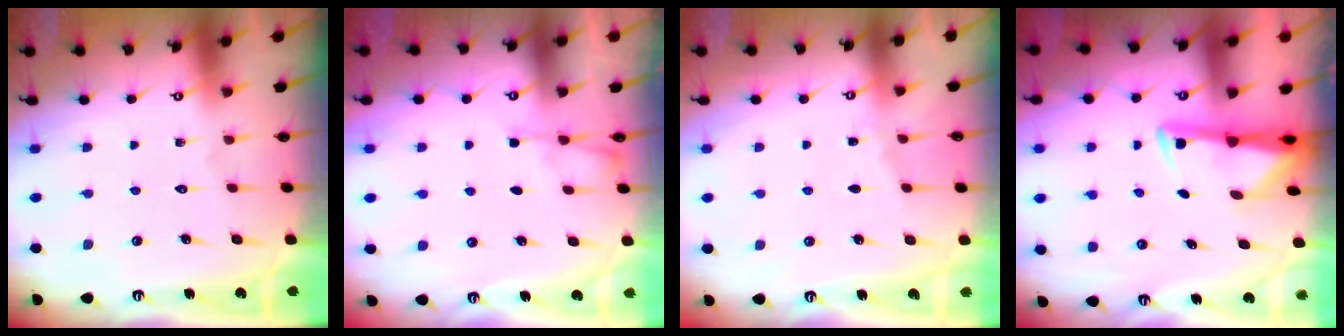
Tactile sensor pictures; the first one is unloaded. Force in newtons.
{"total": 3.0, "press": 3.0, "slide": 0.3}
{"total": 2.8, "press": 2.7, "slide": 0.3}
{"total": 2.9, "press": 2.8, "slide": 0.5}